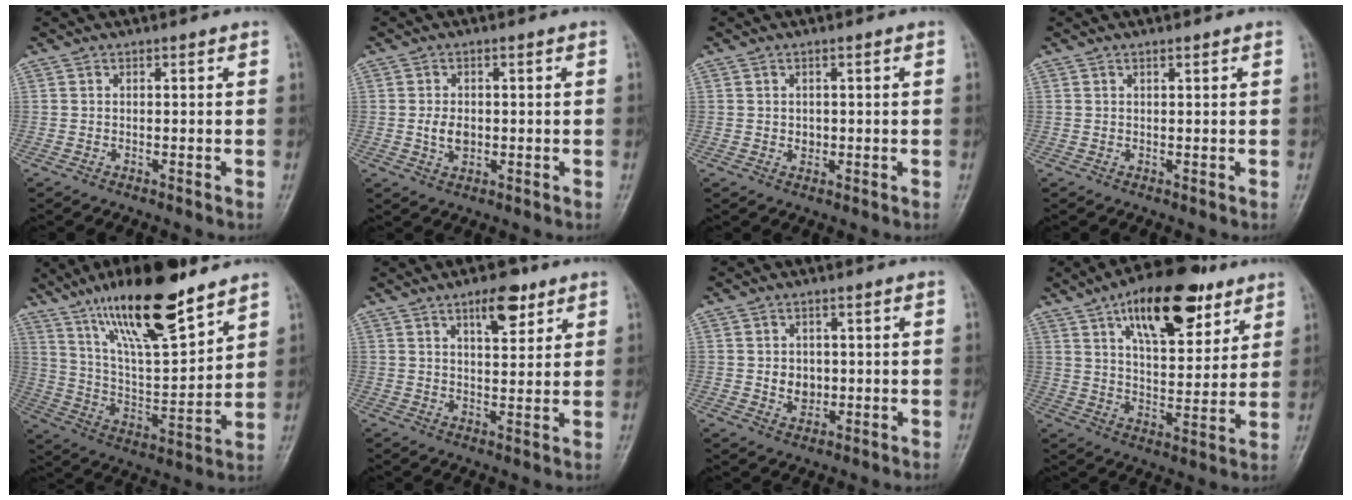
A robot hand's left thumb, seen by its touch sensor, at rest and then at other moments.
{"total": 3.7, "force": [-0.2, 2.5, 2.7], "torque": [-0.045, -0.001, -0.002]}
{"total": 0.8, "force": [0.2, 0.6, 0.5], "torque": [-0.003, 0.000, 0.005]}
{"total": 0.6, "force": [0.5, 0.1, 0.4], "torque": [-0.007, -0.001, 0.008]}
{"total": 21.2, "force": [14.5, 5.4, 14.5], "torque": [-0.227, -0.061, 0.262]}
{"total": 7.1, "force": [4.2, 2.8, 4.9], "torque": [-0.057, -0.023, 0.062]}
{"total": 4.1, "force": [0.0, 3.3, 2.4], "torque": [-0.022, -0.002, 0.008]}
{"total": 19.3, "force": [10.4, 8.6, 13.8], "torque": [-0.170, -0.033, 0.166]}